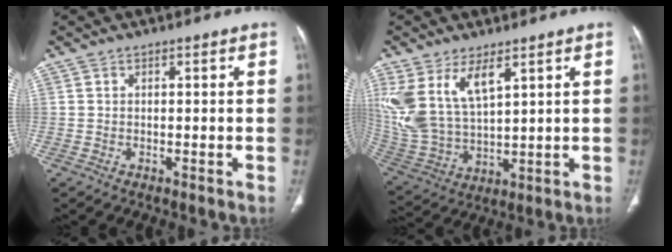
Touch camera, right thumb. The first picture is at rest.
{"total": 14.4, "force": [7.0, 6.9, 10.5], "torque": [-0.221, -0.025, 0.158]}